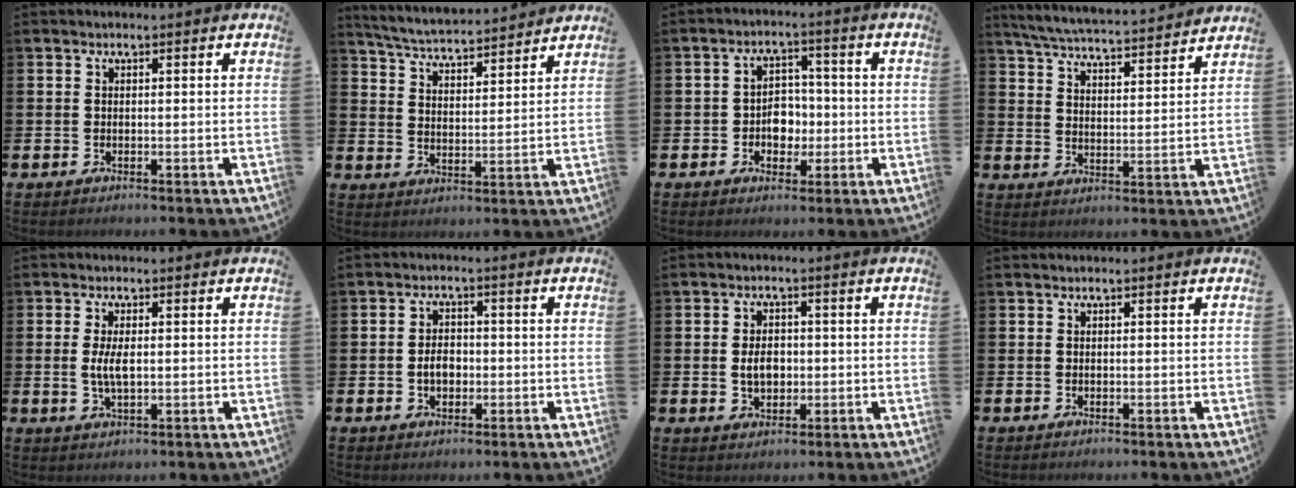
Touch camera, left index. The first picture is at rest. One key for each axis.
{"total": 5.2, "fx": 5.2, "fy": 0.1, "fz": 0.8, "tx": -0.038, "ty": -0.037, "tz": 0.088}
{"total": 4.3, "fx": -0.9, "fy": 3.6, "fz": 2.2, "tx": -0.035, "ty": 0.005, "tz": -0.027}
{"total": 5.9, "fx": 5.8, "fy": 0.2, "fz": 1.1, "tx": -0.048, "ty": -0.043, "tz": 0.100}
{"total": 3.6, "fx": 0.2, "fy": 1.4, "fz": 3.3, "tx": -0.065, "ty": 0.006, "tz": 0.002}
{"total": 3.1, "fx": -0.7, "fy": 2.2, "fz": 2.1, "tx": -0.025, "ty": -0.002, "tz": -0.019}
{"total": 3.6, "fx": -0.1, "fy": 2.6, "fz": 2.5, "tx": -0.036, "ty": 0.004, "tz": -0.008}
{"total": 0.0}